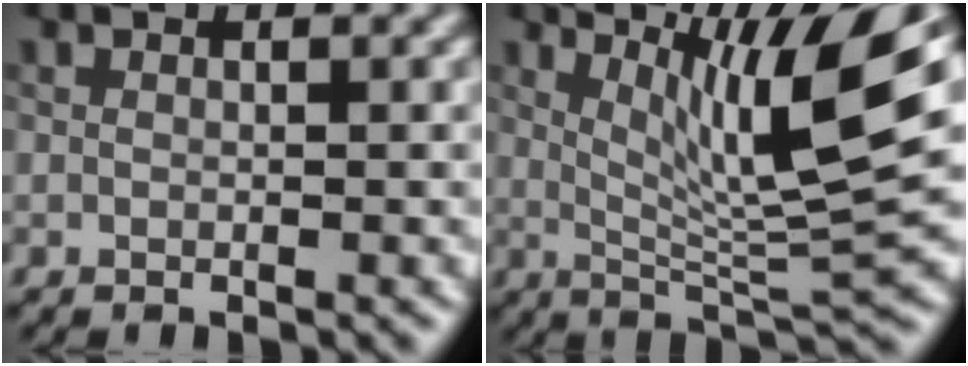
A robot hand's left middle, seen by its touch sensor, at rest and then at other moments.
{"total": 9.0, "force": [3.3, 1.3, 8.2], "torque": [-0.131, -0.007, 0.064]}